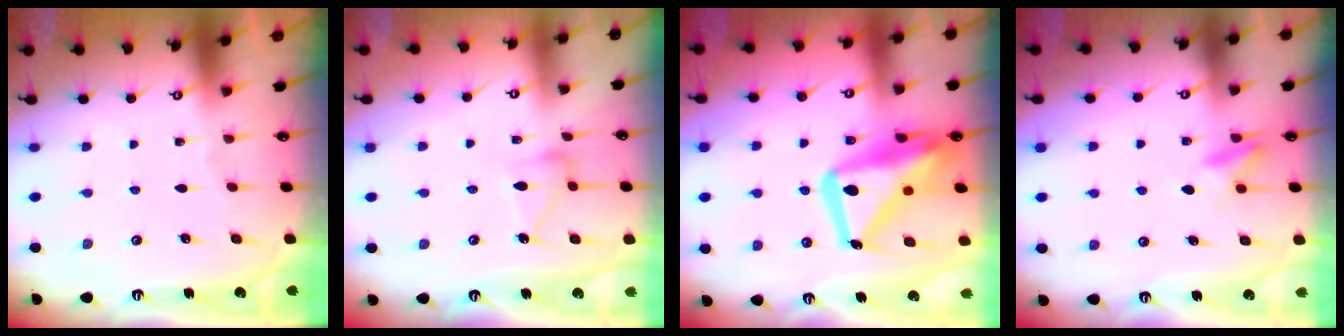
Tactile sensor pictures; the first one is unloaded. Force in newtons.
{"total": 10.0, "press": 10.0, "slide": 0.6}
{"total": 21.7, "press": 21.6, "slide": 2.0}
{"total": 8.5, "press": 8.4, "slide": 1.1}